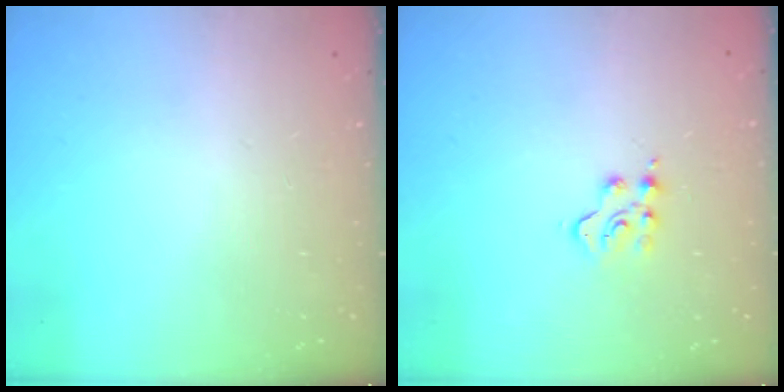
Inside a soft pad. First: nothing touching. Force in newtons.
{"total": 5.0, "press": 5.0, "slide": 0.5}